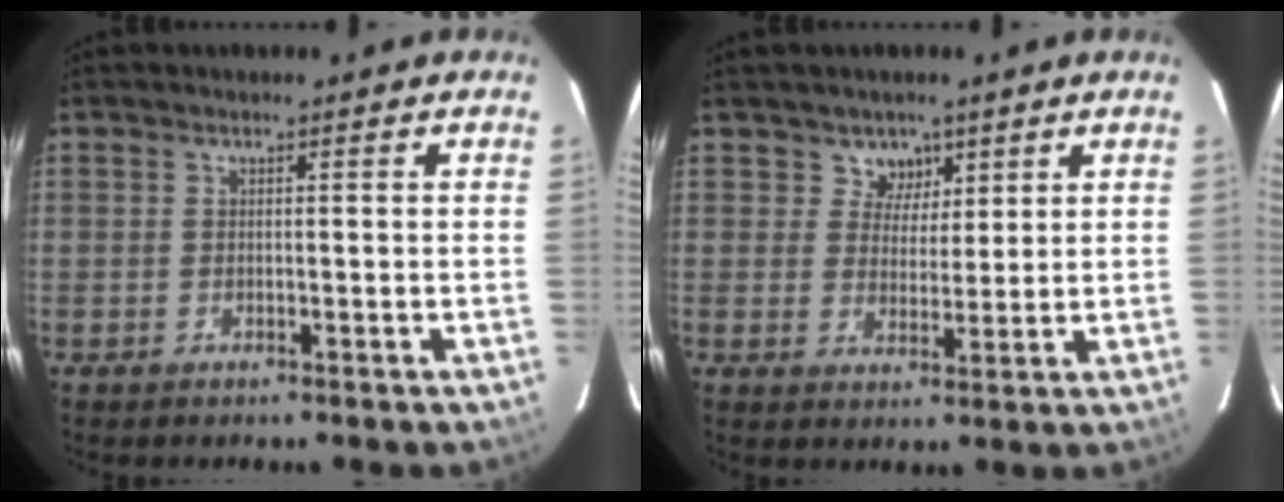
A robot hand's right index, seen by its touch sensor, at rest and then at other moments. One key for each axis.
{"total": 4.5, "fx": 2.5, "fy": 3.7, "fz": 0.4, "tx": 0.004, "ty": 0.001, "tz": 0.041}